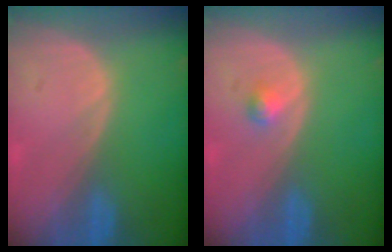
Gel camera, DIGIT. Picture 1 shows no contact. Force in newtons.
{"total": 1.3, "press": 1.2, "slide": 0.1}